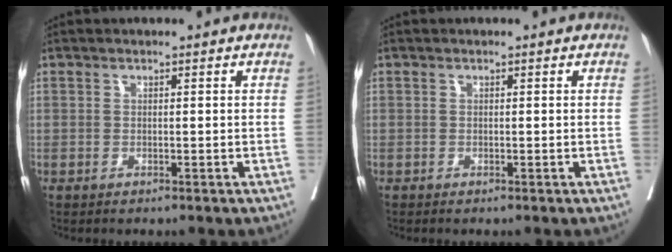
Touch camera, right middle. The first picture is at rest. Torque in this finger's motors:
{"motor_torque": [0.05, -0.01, -0.01, 0.00]}